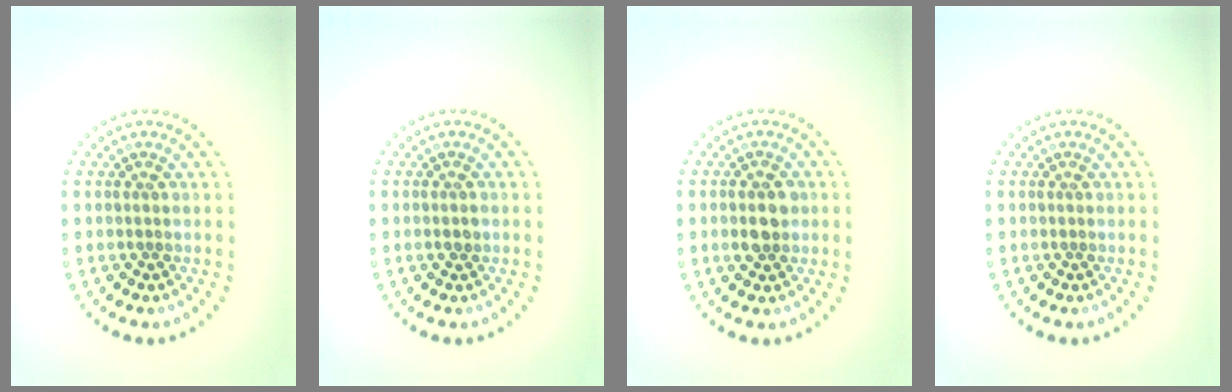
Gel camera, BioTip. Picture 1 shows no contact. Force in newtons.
{"total": 0.9, "press": 0.8, "slide": 0.1}
{"total": 2.5, "press": 2.5, "slide": 0.1}
{"total": 0.0}